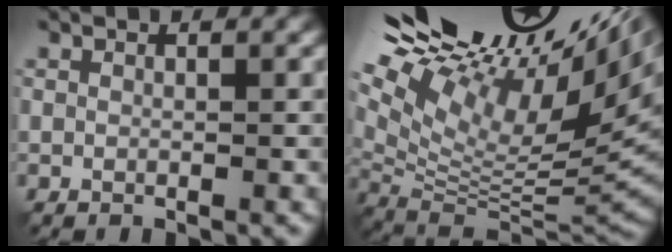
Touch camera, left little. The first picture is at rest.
{"total": 18.8, "force": [9.9, 6.3, 14.7], "torque": [-0.231, 0.035, 0.178]}